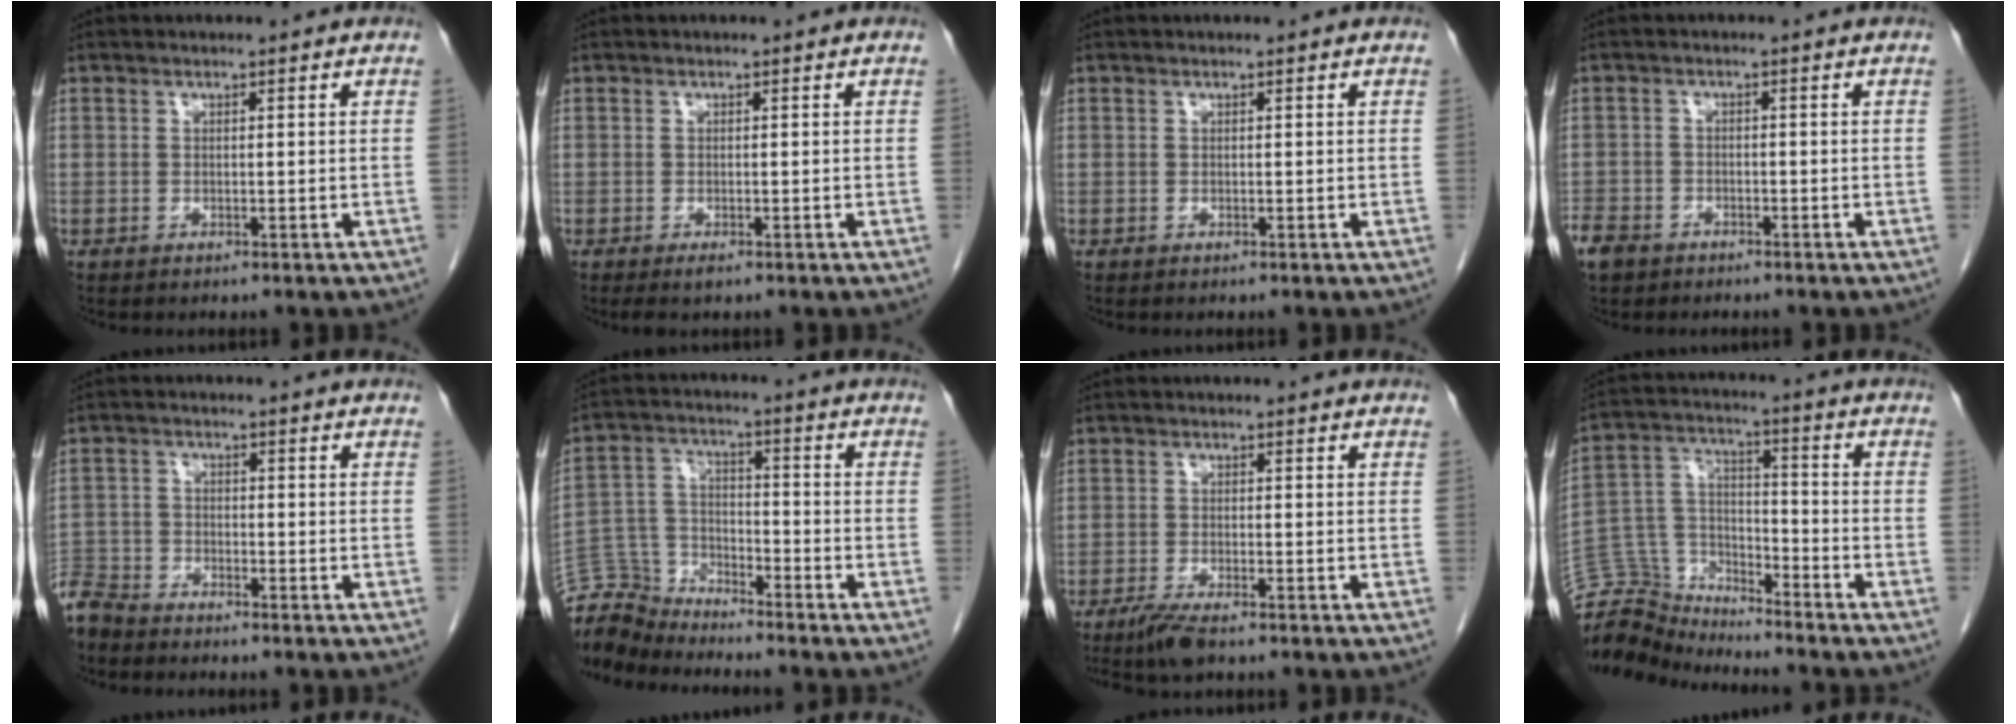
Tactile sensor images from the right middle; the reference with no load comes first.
{"total": 1.2, "force": [-0.8, 0.3, 0.9], "torque": [-0.016, -0.003, -0.010]}
{"total": 0.0}
{"total": 4.6, "force": [-3.6, 2.6, 1.2], "torque": [-0.025, 0.000, -0.066]}
{"total": 6.0, "force": [-5.7, 1.6, 0.7], "torque": [-0.011, -0.014, -0.114]}
{"total": 8.7, "force": [-8.6, 1.2, 0.1], "torque": [-0.007, 0.010, -0.169]}
{"total": 4.4, "force": [-3.4, 0.6, 2.7], "torque": [-0.055, -0.010, -0.061]}
{"total": 11.2, "force": [-11.0, 2.2, -0.5], "torque": [-0.001, 0.056, -0.209]}